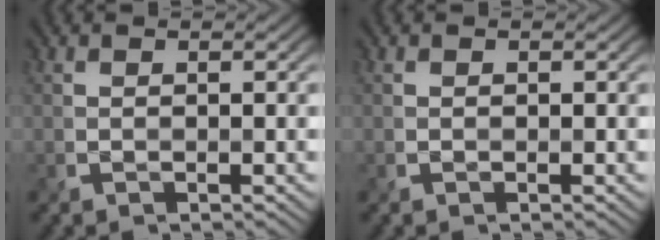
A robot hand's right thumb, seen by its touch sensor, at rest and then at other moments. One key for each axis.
{"total": 0.0}